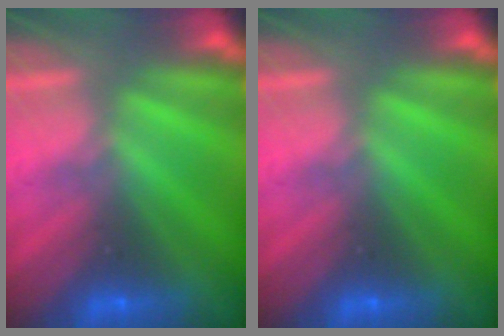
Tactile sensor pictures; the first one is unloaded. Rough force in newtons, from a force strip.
{"total": 0.0}